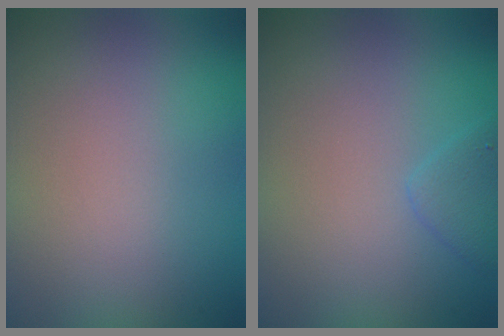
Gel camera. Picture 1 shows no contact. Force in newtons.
{"total": 1.5, "press": 1.5, "slide": 0.1}